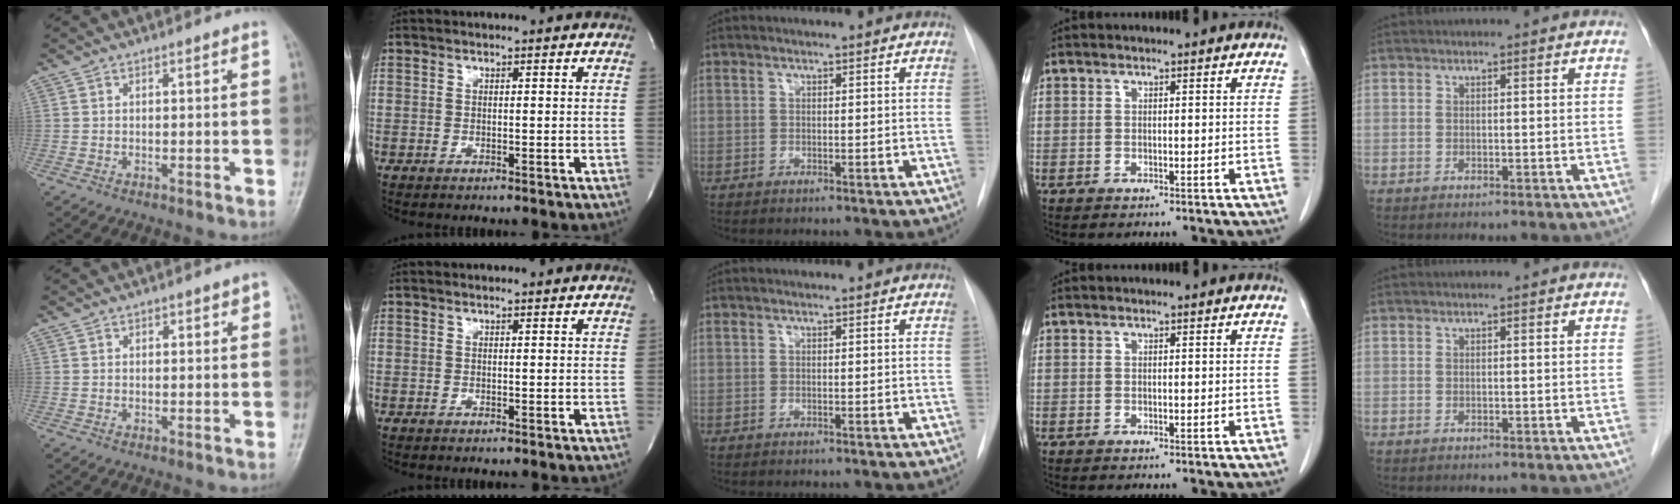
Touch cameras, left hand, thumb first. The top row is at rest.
{"thumb": {"total": 2.2, "force": [1.1, 1.0, 1.6], "torque": [-0.013, -0.002, 0.014]}, "index": {"total": 0.8, "force": [0.8, 0.1, 0.0], "torque": [-0.010, 0.003, 0.010]}}